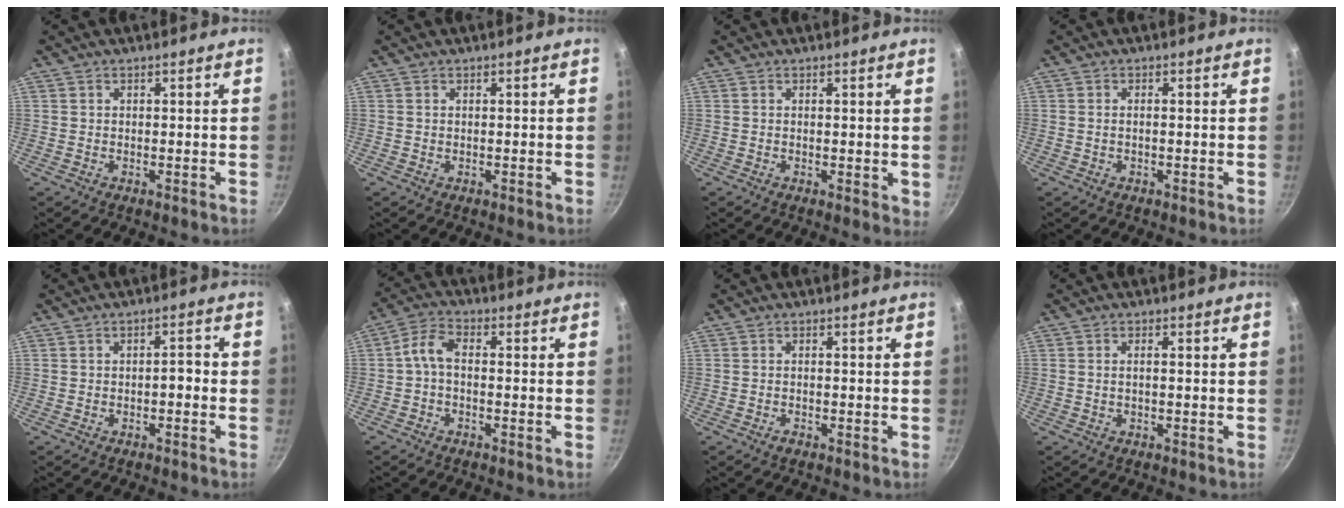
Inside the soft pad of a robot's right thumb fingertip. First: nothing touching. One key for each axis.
{"total": 0.0}
{"total": 1.6, "fx": 0.3, "fy": 0.6, "fz": 1.4, "tx": -0.015, "ty": -0.005, "tz": 0.004}
{"total": 0.8, "fx": -0.2, "fy": 0.1, "fz": 0.8, "tx": -0.025, "ty": 0.006, "tz": -0.004}
{"total": 2.3, "fx": -1.0, "fy": 1.0, "fz": 1.8, "tx": -0.018, "ty": 0.019, "tz": -0.012}
{"total": 4.6, "fx": -1.0, "fy": 2.4, "fz": 3.8, "tx": -0.086, "ty": 0.026, "tz": -0.030}
{"total": 0.9, "fx": -0.7, "fy": 0.2, "fz": 0.5, "tx": -0.014, "ty": 0.004, "tz": -0.013}
{"total": 1.1, "fx": -0.2, "fy": 0.2, "fz": 1.1, "tx": -0.031, "ty": 0.006, "tz": -0.005}